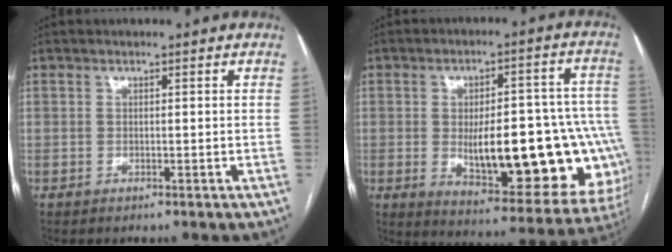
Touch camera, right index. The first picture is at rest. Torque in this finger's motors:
{"motor_torque": [1.37, -0.77, 1.05, 0.21]}